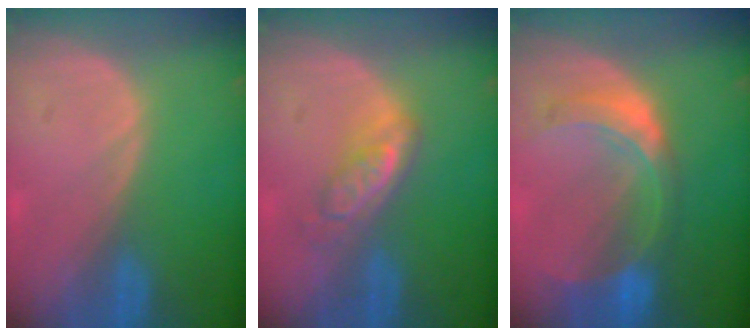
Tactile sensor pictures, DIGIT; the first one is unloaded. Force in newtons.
{"total": 5.2, "press": 4.6, "slide": 2.4}
{"total": 7.8, "press": 6.9, "slide": 3.6}